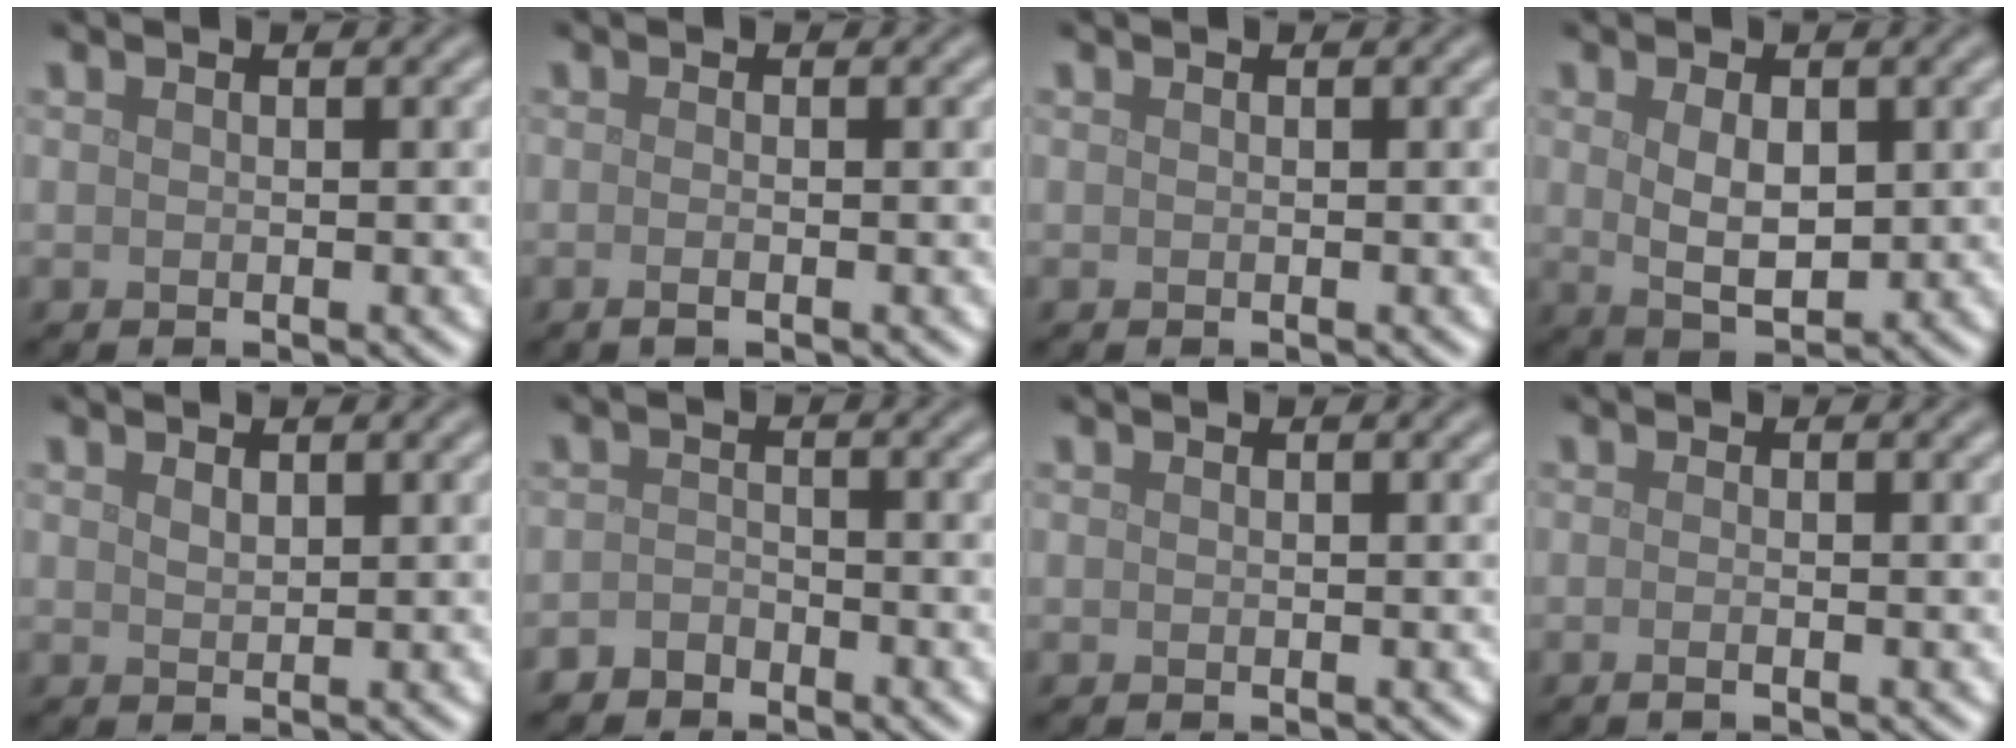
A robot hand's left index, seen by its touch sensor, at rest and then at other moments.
{"total": 1.1, "force": [-0.3, 0.4, 1.0], "torque": [-0.012, -0.003, -0.010]}
{"total": 0.0}
{"total": 3.9, "force": [0.5, 2.2, 3.2], "torque": [-0.063, -0.005, 0.014]}
{"total": 1.0, "force": [0.7, 0.5, 0.5], "torque": [-0.013, -0.001, 0.014]}
{"total": 1.5, "force": [-1.2, 0.8, 0.2], "torque": [-0.001, 0.006, -0.026]}
{"total": 0.0}
{"total": 1.4, "force": [-0.2, 0.6, 1.2], "torque": [-0.009, -0.004, -0.016]}